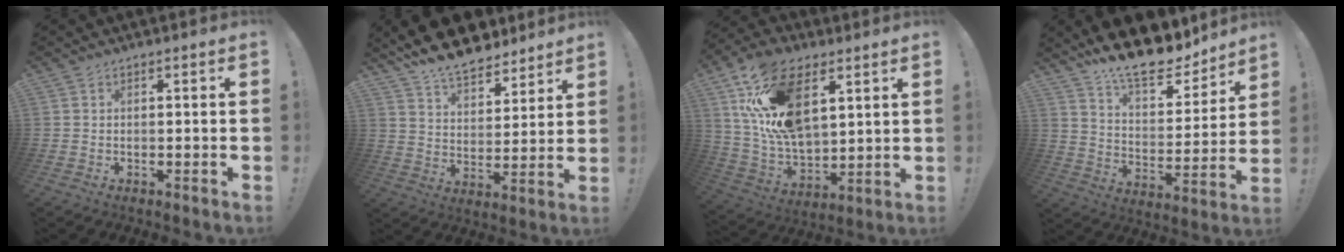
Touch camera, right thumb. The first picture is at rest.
{"total": 12.4, "force": [10.5, 5.1, 4.2], "torque": [-0.075, -0.078, 0.194]}
{"total": 22.6, "force": [9.5, 13.1, 15.8], "torque": [-0.309, -0.033, 0.173]}
{"total": 16.3, "force": [13.5, 5.6, 7.2], "torque": [-0.113, -0.104, 0.235]}